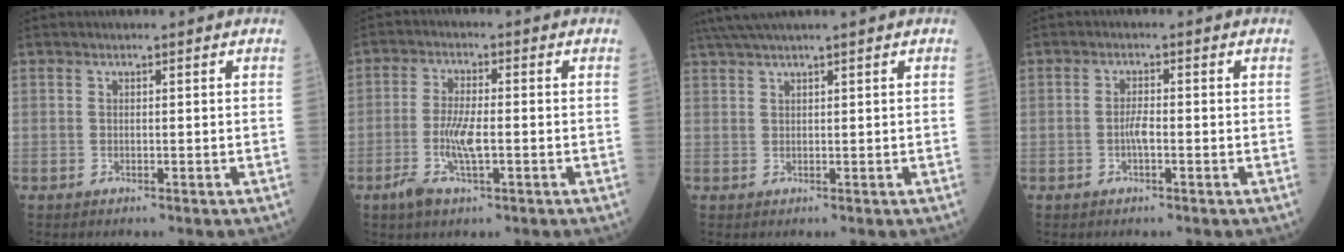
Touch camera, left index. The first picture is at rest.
{"total": 5.9, "force": [-1.9, 1.5, 5.4], "torque": [-0.120, -0.006, -0.035]}
{"total": 3.8, "force": [3.0, -0.9, 2.1], "torque": [-0.045, 0.020, 0.063]}
{"total": 2.1, "force": [-0.7, 0.3, 1.9], "torque": [-0.040, -0.001, -0.014]}